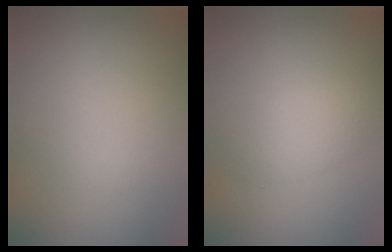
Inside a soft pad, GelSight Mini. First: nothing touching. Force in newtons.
{"total": 1.7, "press": 1.7, "slide": 0.1}